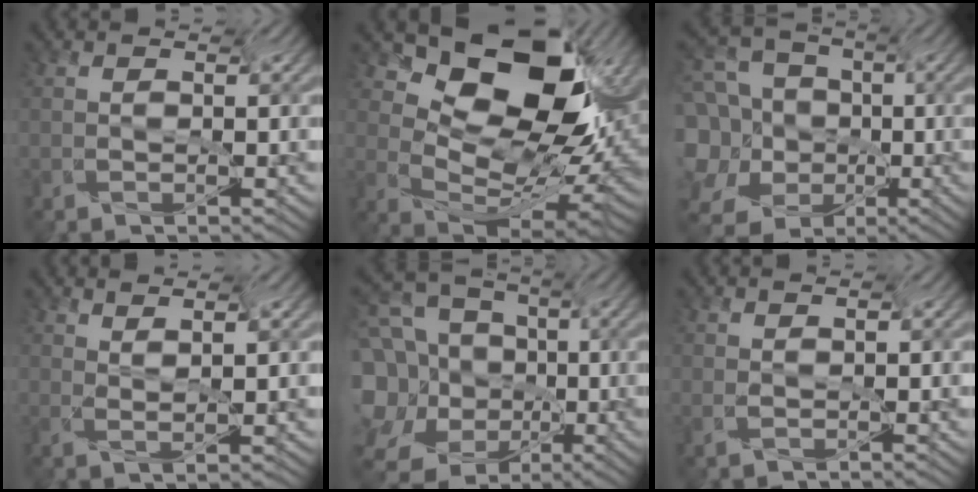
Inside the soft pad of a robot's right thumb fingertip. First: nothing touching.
{"total": 12.6, "force": [2.0, 7.4, 10.0], "torque": [-0.149, 0.008, 0.048]}
{"total": 10.6, "force": [0.4, 8.9, 5.8], "torque": [-0.195, 0.029, 0.018]}
{"total": 2.9, "force": [2.6, -0.3, 1.4], "torque": [-0.029, -0.010, 0.045]}
{"total": 14.2, "force": [-1.4, 11.2, 8.6], "torque": [-0.248, 0.026, 0.014]}
{"total": 0.7, "force": [0.6, -0.2, 0.2], "torque": [0.003, -0.005, 0.013]}